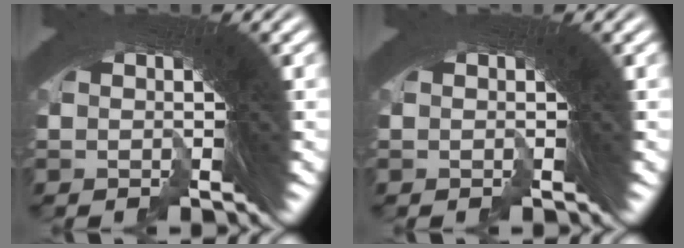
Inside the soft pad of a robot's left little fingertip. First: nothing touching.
{"total": 0.0}